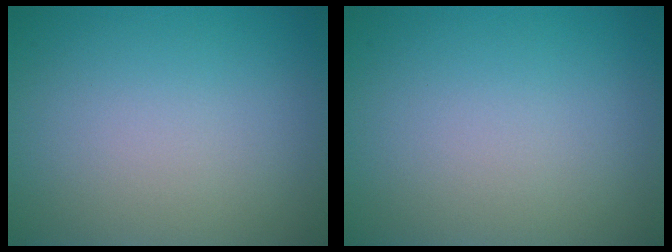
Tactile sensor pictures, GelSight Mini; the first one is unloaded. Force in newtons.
{"total": 0.0}